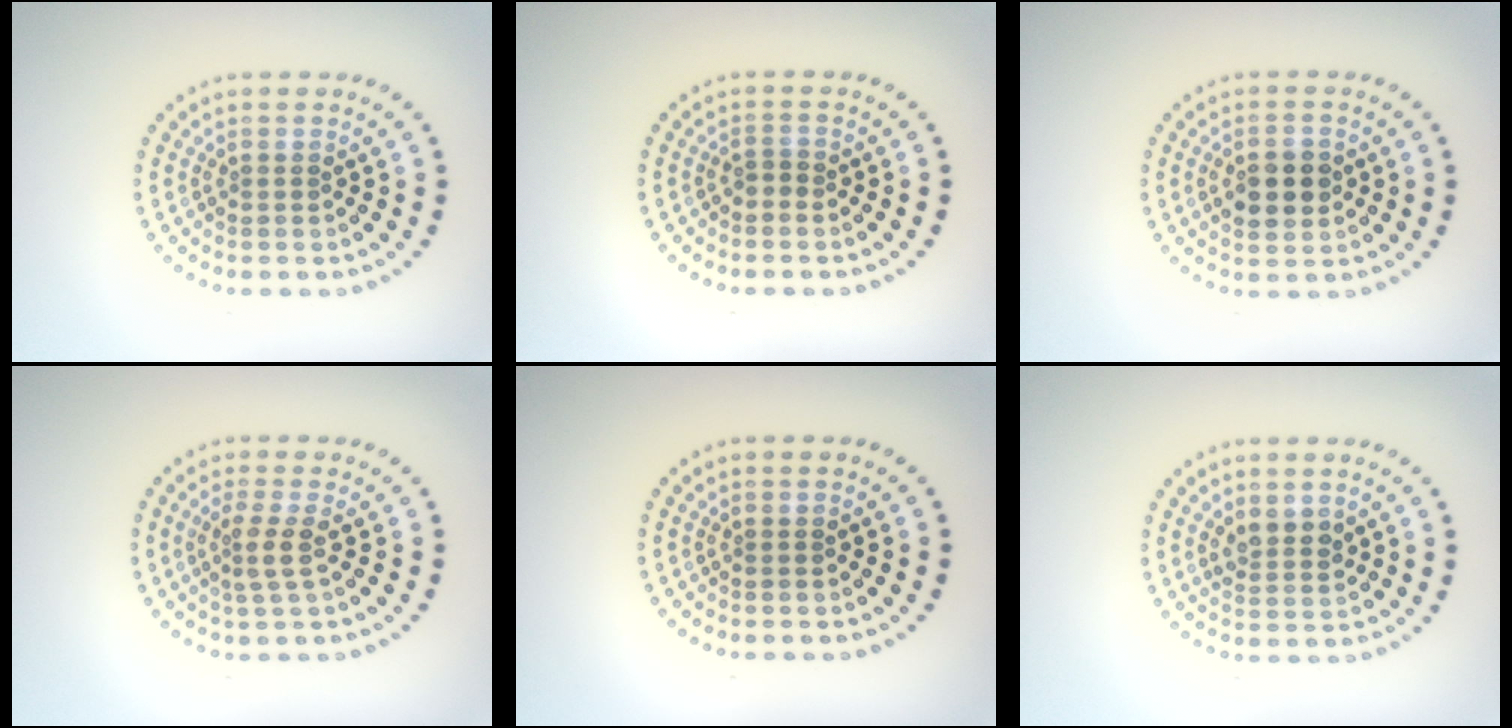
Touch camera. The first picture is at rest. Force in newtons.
{"total": 0.8, "press": 0.6, "slide": 0.5}
{"total": 3.7, "press": 3.7, "slide": 0.2}
{"total": 2.0, "press": 1.4, "slide": 1.3}
{"total": 0.0}
{"total": 2.0, "press": 1.8, "slide": 0.8}